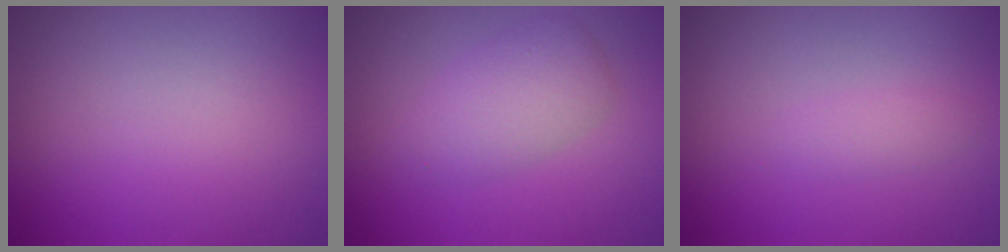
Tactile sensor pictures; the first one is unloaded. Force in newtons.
{"total": 3.0, "press": 3.0, "slide": 0.0}
{"total": 0.9, "press": 0.9, "slide": 0.0}